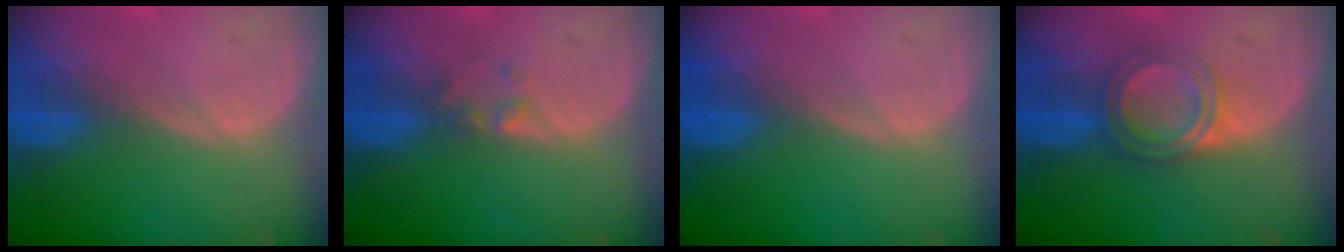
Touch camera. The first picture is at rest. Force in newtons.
{"total": 1.4, "press": 1.3, "slide": 0.2}
{"total": 0.0}
{"total": 4.9, "press": 4.5, "slide": 2.1}